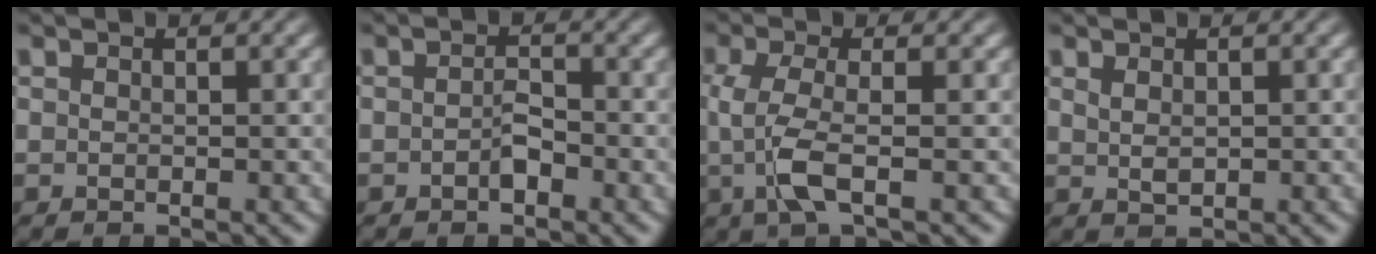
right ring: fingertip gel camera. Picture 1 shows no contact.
{"total": 1.4, "force": [-0.8, 0.8, 0.8], "torque": [-0.019, -0.003, -0.016]}
{"total": 4.2, "force": [-0.4, 1.6, 3.9], "torque": [-0.102, -0.018, 0.001]}
{"total": 0.8, "force": [0.6, -0.2, 0.4], "torque": [-0.011, -0.010, 0.022]}